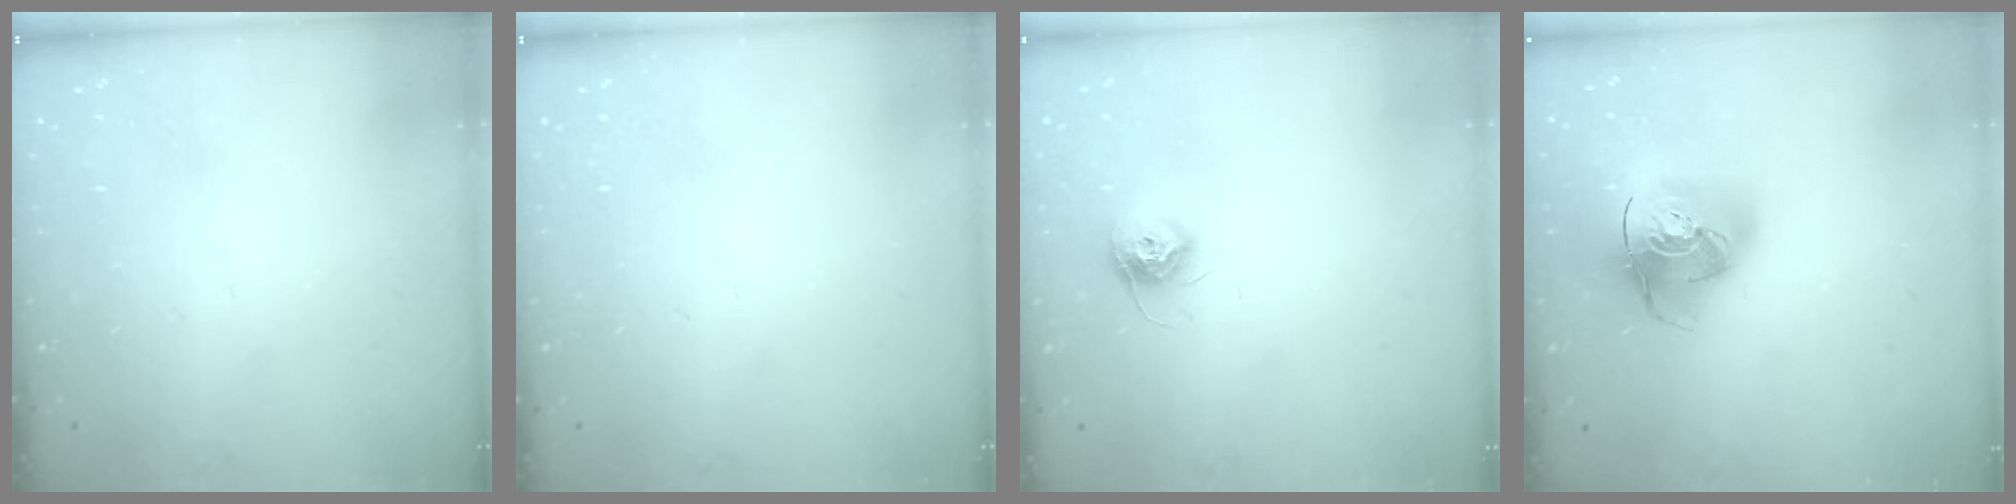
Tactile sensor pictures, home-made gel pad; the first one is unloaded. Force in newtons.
{"total": 0.0}
{"total": 8.7, "press": 8.6, "slide": 0.4}
{"total": 16.6, "press": 16.5, "slide": 2.0}